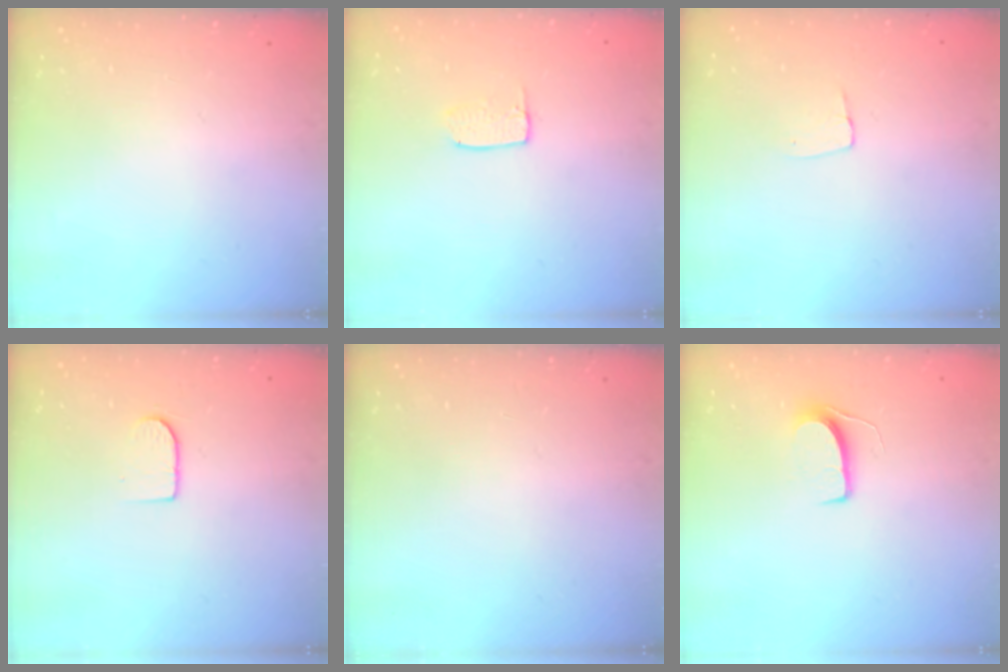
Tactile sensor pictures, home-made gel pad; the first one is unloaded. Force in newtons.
{"total": 3.8, "press": 3.8, "slide": 0.2}
{"total": 4.1, "press": 4.1, "slide": 0.3}
{"total": 6.0, "press": 5.9, "slide": 0.6}
{"total": 0.0}
{"total": 6.6, "press": 6.6, "slide": 0.5}